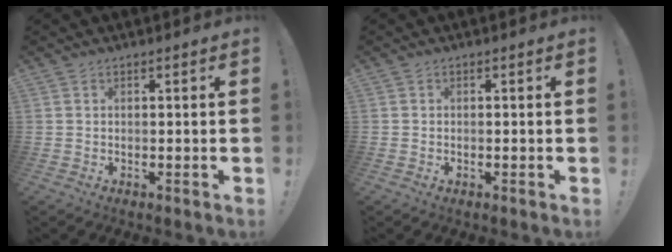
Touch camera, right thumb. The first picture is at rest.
{"total": 0.5, "force": [-0.5, 0.2, 0.0], "torque": [-0.007, 0.003, -0.007]}